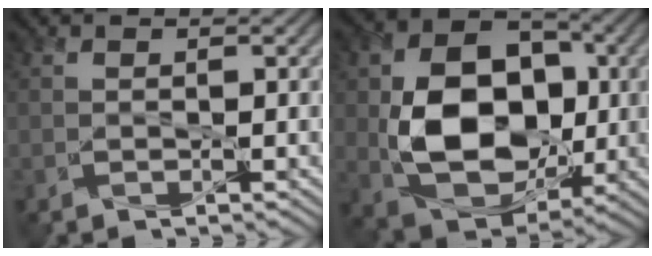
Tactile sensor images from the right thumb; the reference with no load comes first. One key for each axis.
{"total": 12.8, "fx": -0.2, "fy": 9.6, "fz": 8.5, "tx": -0.146, "ty": -0.006, "tz": 0.002}